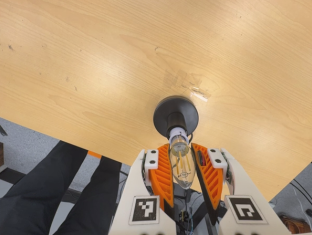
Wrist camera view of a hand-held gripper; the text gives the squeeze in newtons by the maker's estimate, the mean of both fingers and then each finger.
{"total": 13.4, "left": 13.2, "right": 13.5}